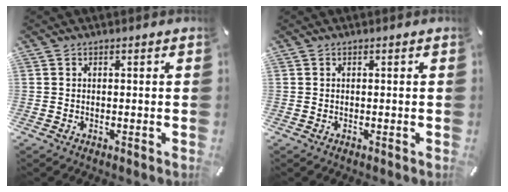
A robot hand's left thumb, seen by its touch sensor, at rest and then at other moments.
{"total": 0.0}